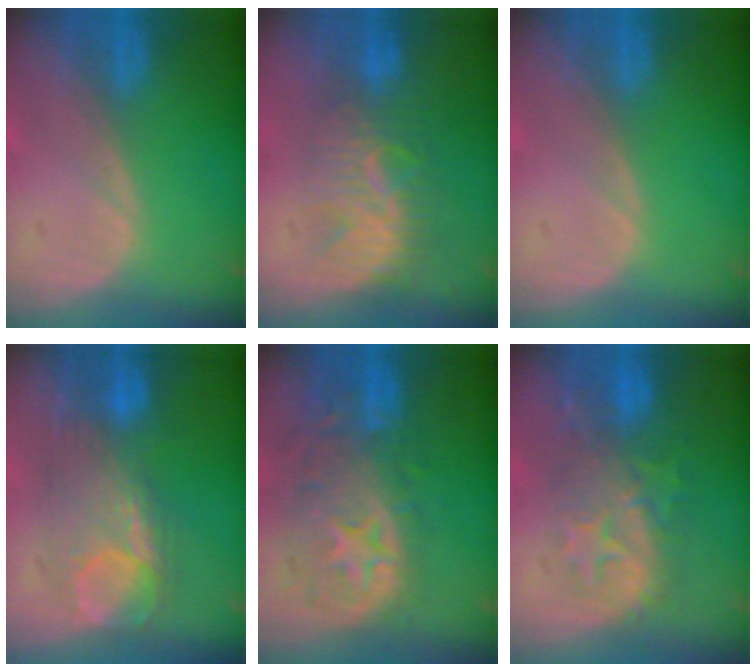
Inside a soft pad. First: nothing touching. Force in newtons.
{"total": 7.8, "press": 7.5, "slide": 2.0}
{"total": 0.0}
{"total": 8.1, "press": 8.0, "slide": 0.7}
{"total": 11.0, "press": 9.7, "slide": 5.2}
{"total": 9.1, "press": 8.6, "slide": 3.0}